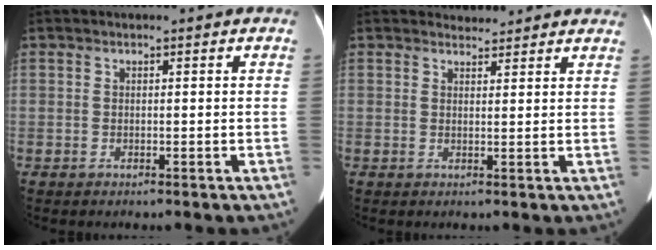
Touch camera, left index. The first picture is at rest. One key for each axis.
{"total": 3.7, "fx": 3.6, "fy": 0.9, "fz": -0.2, "tx": 0.002, "ty": 0.008, "tz": 0.035}